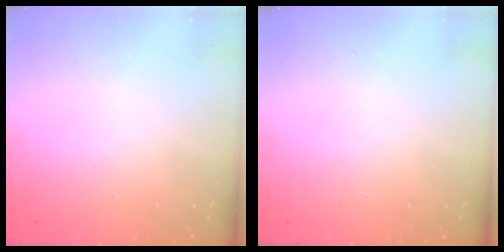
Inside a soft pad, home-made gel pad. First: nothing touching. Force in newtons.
{"total": 0.0}